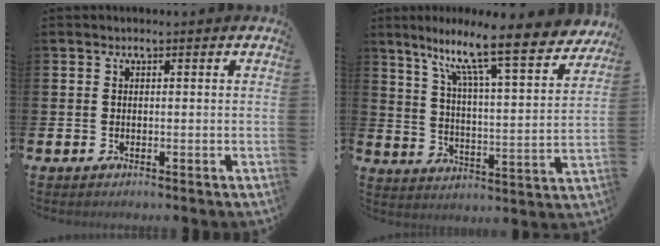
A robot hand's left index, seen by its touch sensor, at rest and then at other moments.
{"total": 12.2, "force": [9.4, 1.8, 7.5], "torque": [-0.151, -0.071, 0.148]}